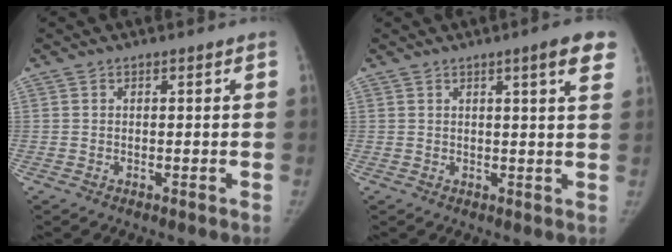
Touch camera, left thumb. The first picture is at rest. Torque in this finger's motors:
{"motor_torque": [-0.07, 0.15, 0.39, 0.47, -0.01]}